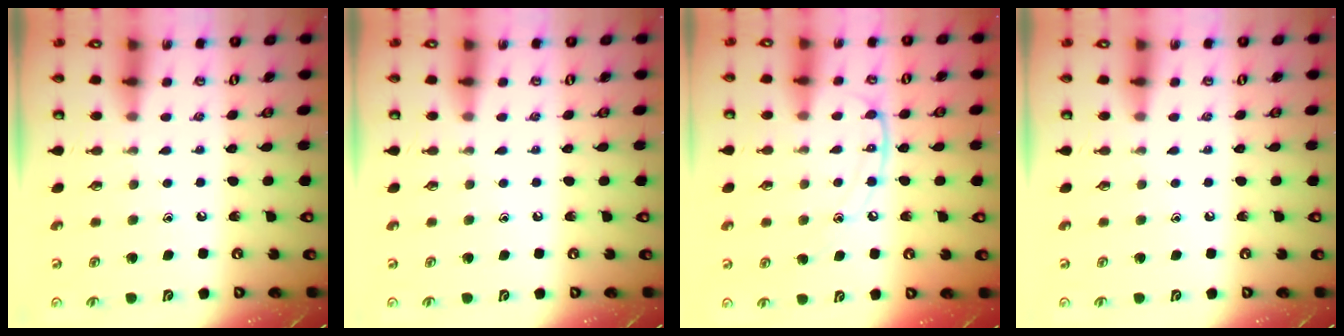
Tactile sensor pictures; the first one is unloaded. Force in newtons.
{"total": 0.0}
{"total": 12.1, "press": 12.0, "slide": 1.2}
{"total": 0.0}